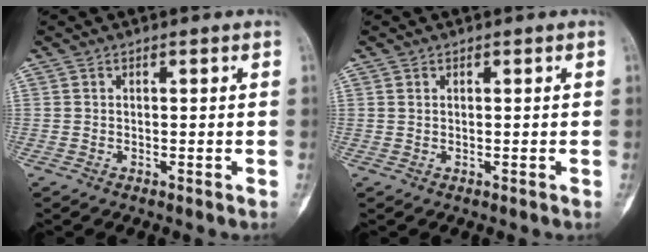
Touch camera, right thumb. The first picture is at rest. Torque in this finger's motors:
{"motor_torque": [-0.37, 0.03, 0.18, 0.00, -0.02]}